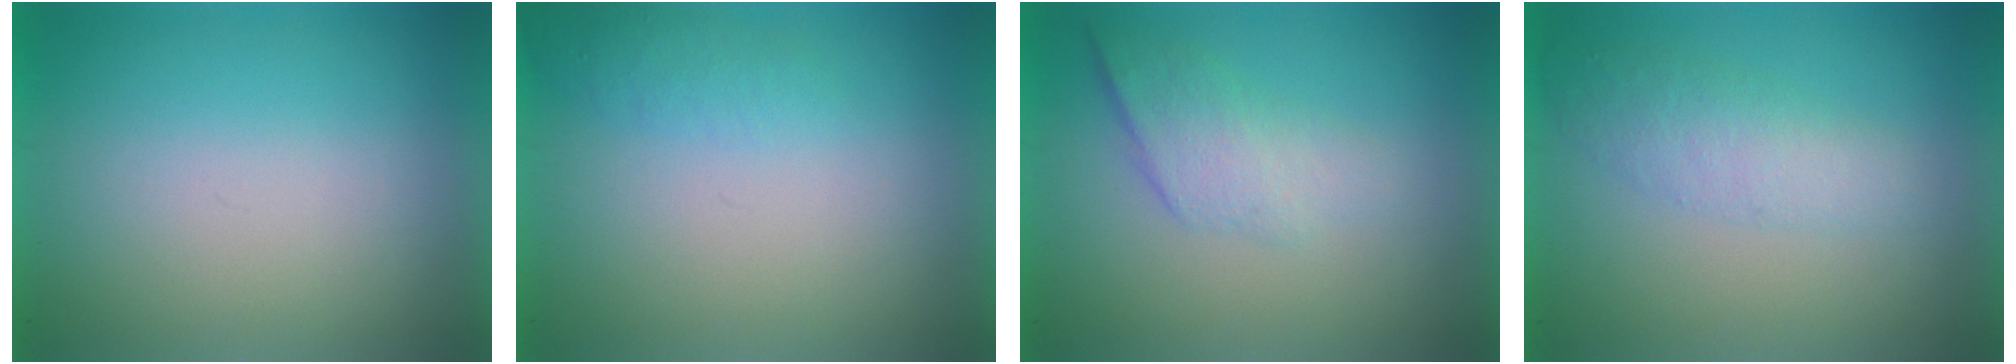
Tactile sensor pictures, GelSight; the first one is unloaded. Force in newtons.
{"total": 1.3}
{"total": 2.2}
{"total": 2.2}